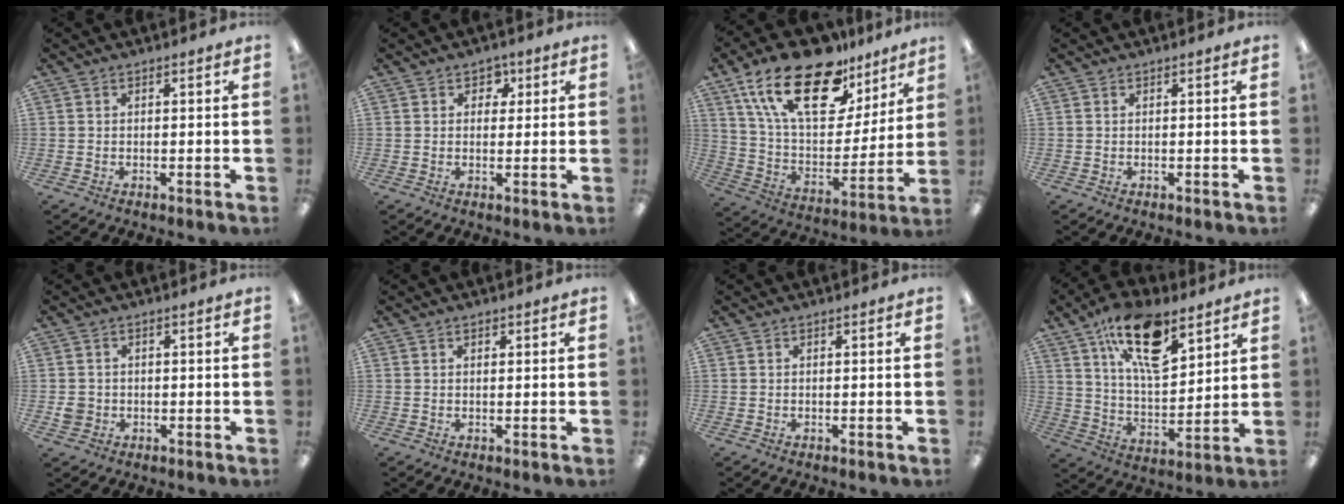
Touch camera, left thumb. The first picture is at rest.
{"total": 3.5, "force": [1.7, 2.7, 1.4], "torque": [-0.001, -0.005, 0.023]}
{"total": 24.9, "force": [15.5, 11.8, 15.5], "torque": [-0.289, -0.085, 0.269]}
{"total": 0.0}
{"total": 3.2, "force": [-0.5, 3.0, 0.9], "torque": [-0.009, 0.003, -0.012]}
{"total": 1.2, "force": [0.6, 0.7, 0.7], "torque": [-0.008, -0.001, 0.010]}
{"total": 0.0}
{"total": 18.8, "force": [11.3, 8.2, 12.5], "torque": [-0.203, -0.049, 0.191]}